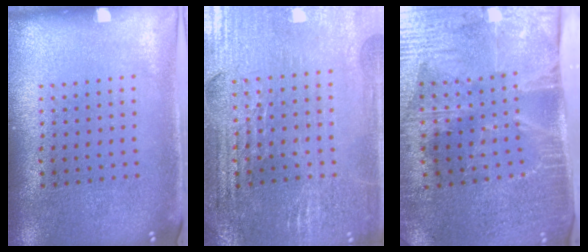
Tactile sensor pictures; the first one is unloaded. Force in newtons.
{"total": 2.8, "press": 2.8, "slide": 0.5}
{"total": 4.3, "press": 3.6, "slide": 2.3}